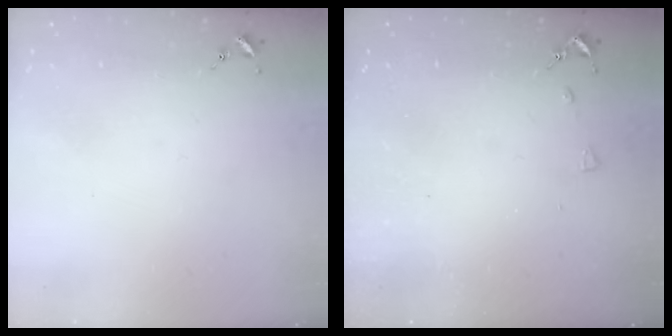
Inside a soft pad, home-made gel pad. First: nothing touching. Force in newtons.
{"total": 3.6, "press": 3.5, "slide": 0.5}